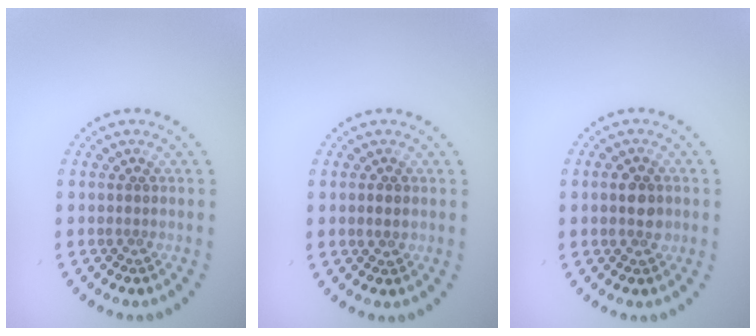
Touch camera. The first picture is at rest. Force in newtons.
{"total": 0.7, "press": 0.6, "slide": 0.2}
{"total": 2.6, "press": 2.6, "slide": 0.1}